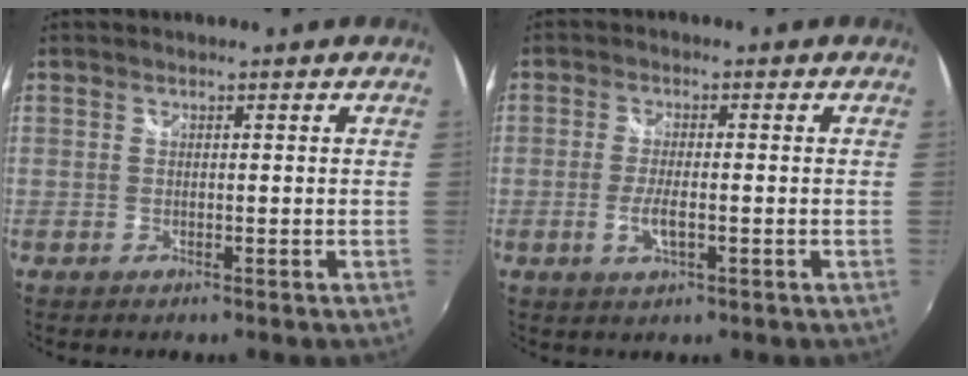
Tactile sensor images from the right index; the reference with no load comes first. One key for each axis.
{"total": 4.1, "fx": -1.3, "fy": 1.1, "fz": 3.7, "tx": -0.077, "ty": -0.006, "tz": -0.024}